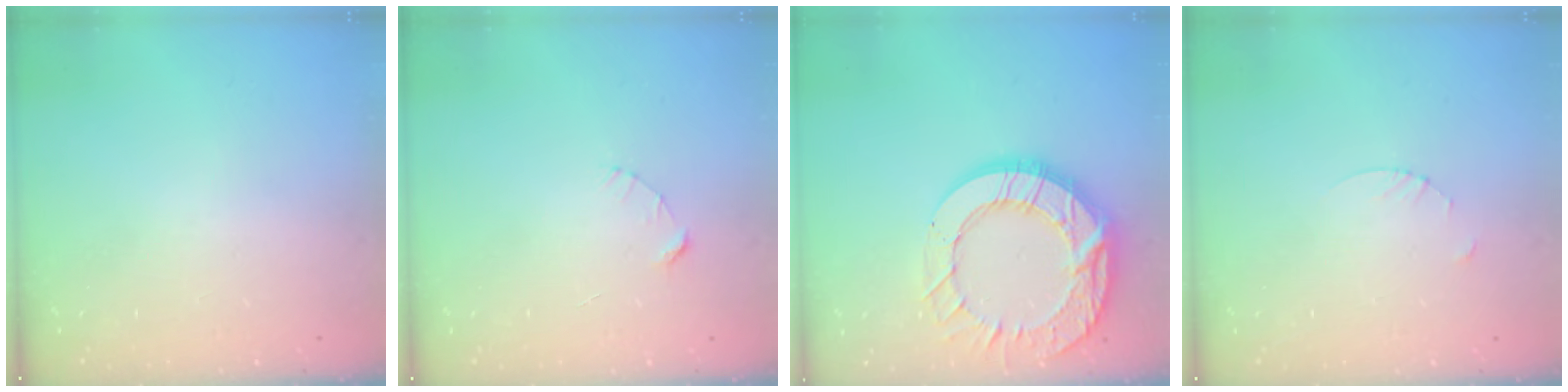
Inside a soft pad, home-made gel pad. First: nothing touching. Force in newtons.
{"total": 2.4, "press": 2.4, "slide": 0.2}
{"total": 22.1, "press": 22.0, "slide": 2.0}
{"total": 2.7, "press": 2.7, "slide": 0.3}